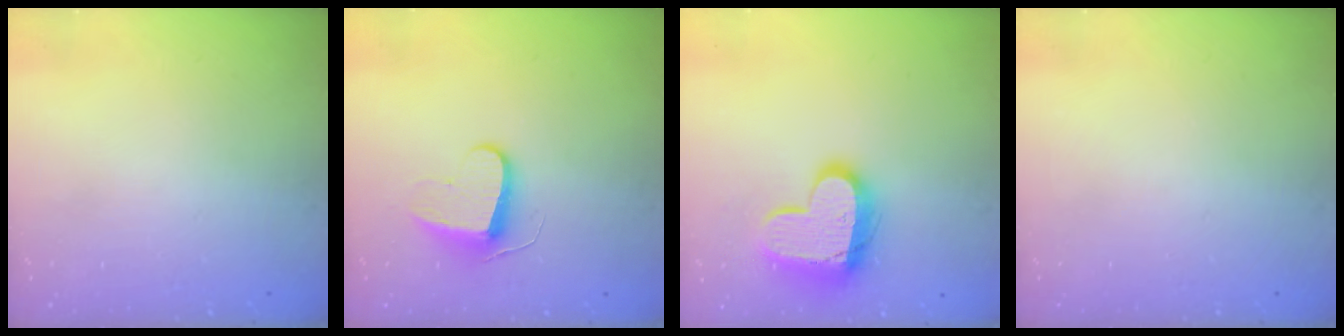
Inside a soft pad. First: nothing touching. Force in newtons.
{"total": 9.3, "press": 9.3, "slide": 0.6}
{"total": 15.3, "press": 15.2, "slide": 1.2}
{"total": 0.0}